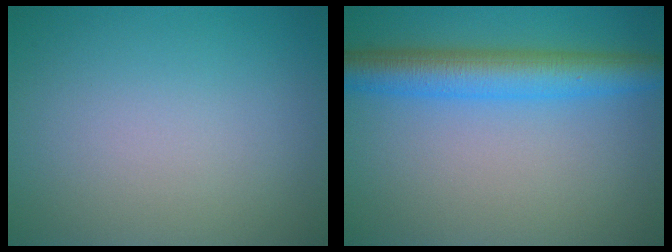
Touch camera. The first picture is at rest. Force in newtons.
{"total": 5.8, "press": 5.8, "slide": 0.3}